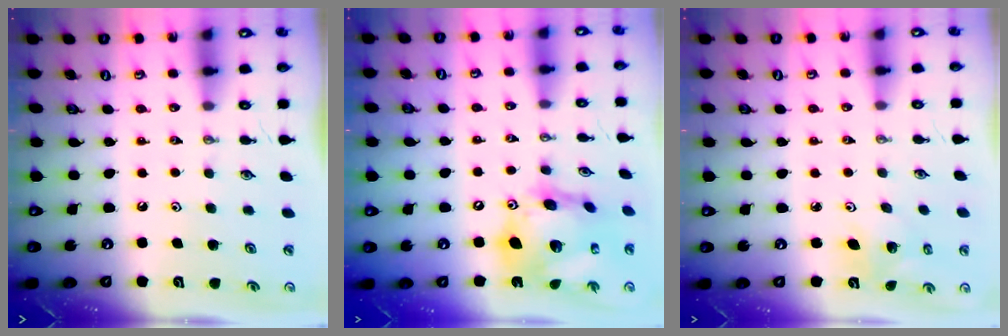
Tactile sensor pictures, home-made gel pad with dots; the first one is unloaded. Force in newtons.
{"total": 19.2, "press": 19.1, "slide": 2.0}
{"total": 3.5, "press": 3.5, "slide": 0.2}